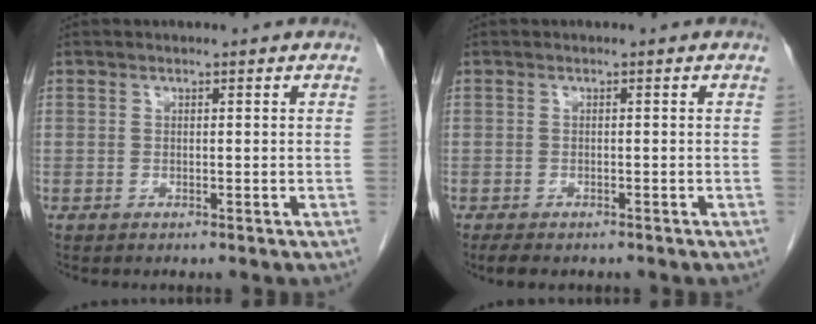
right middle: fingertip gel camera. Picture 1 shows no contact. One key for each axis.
{"total": 3.4, "fx": -2.7, "fy": 1.3, "fz": 1.6, "tx": -0.029, "ty": -0.008, "tz": -0.034}